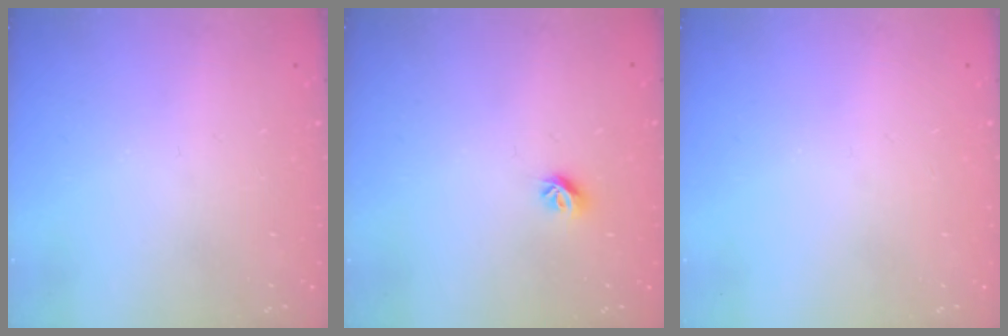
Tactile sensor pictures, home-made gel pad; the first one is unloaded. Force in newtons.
{"total": 6.0, "press": 6.0, "slide": 0.7}
{"total": 0.0}